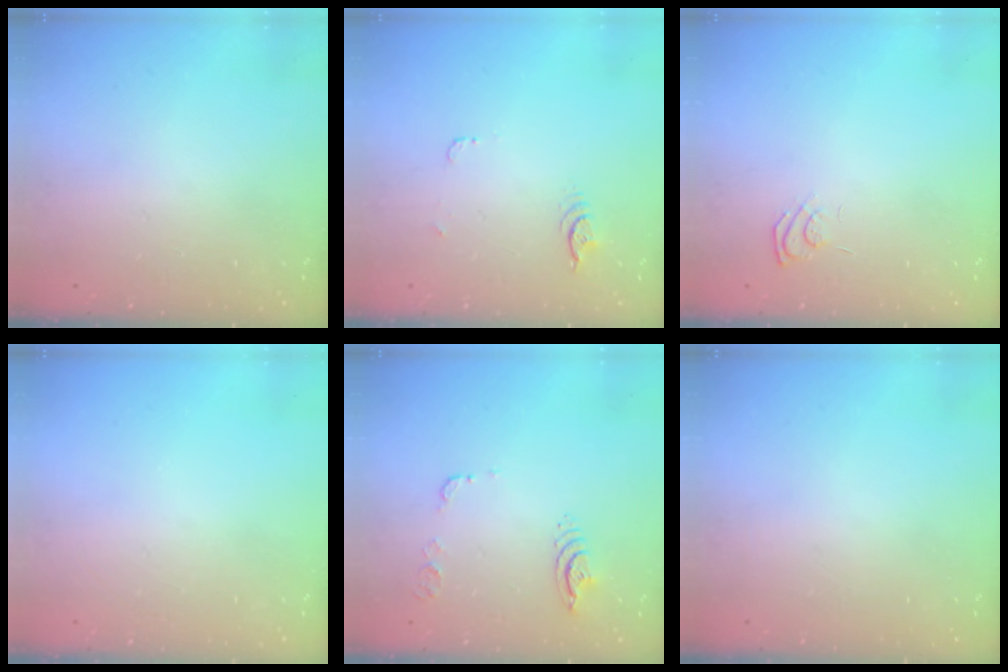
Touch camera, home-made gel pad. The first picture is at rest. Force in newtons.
{"total": 4.4, "press": 4.1, "slide": 1.6}
{"total": 6.1, "press": 5.9, "slide": 1.4}
{"total": 0.0}
{"total": 9.4, "press": 9.4, "slide": 1.1}
{"total": 0.0}